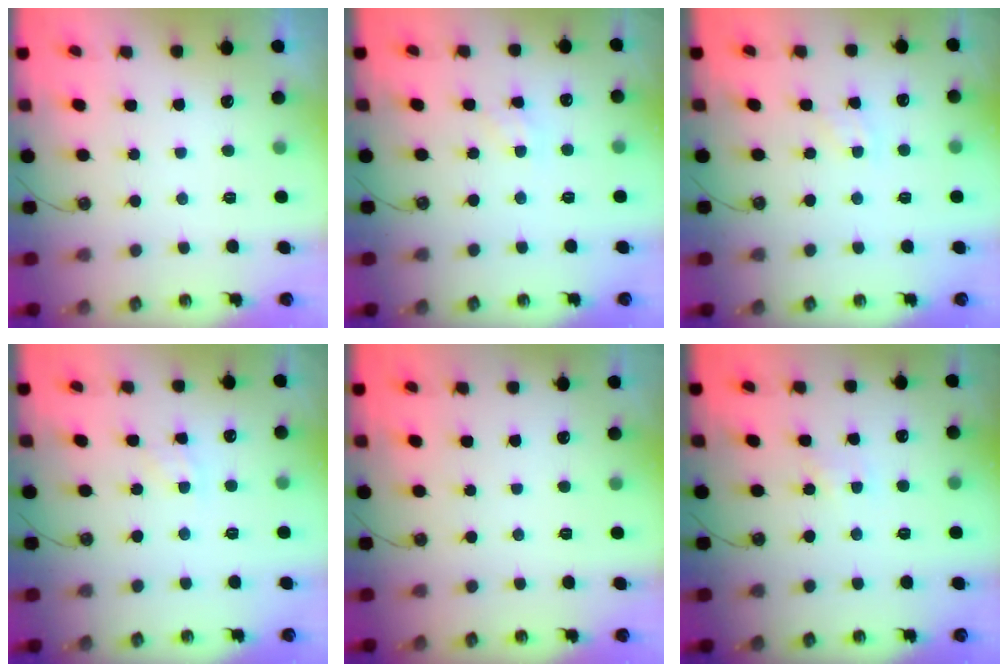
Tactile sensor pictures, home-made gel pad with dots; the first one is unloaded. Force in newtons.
{"total": 1.9, "press": 1.9, "slide": 0.2}
{"total": 2.9, "press": 2.9, "slide": 0.4}
{"total": 4.4, "press": 4.4, "slide": 0.6}
{"total": 0.0}
{"total": 3.7, "press": 3.7, "slide": 0.5}